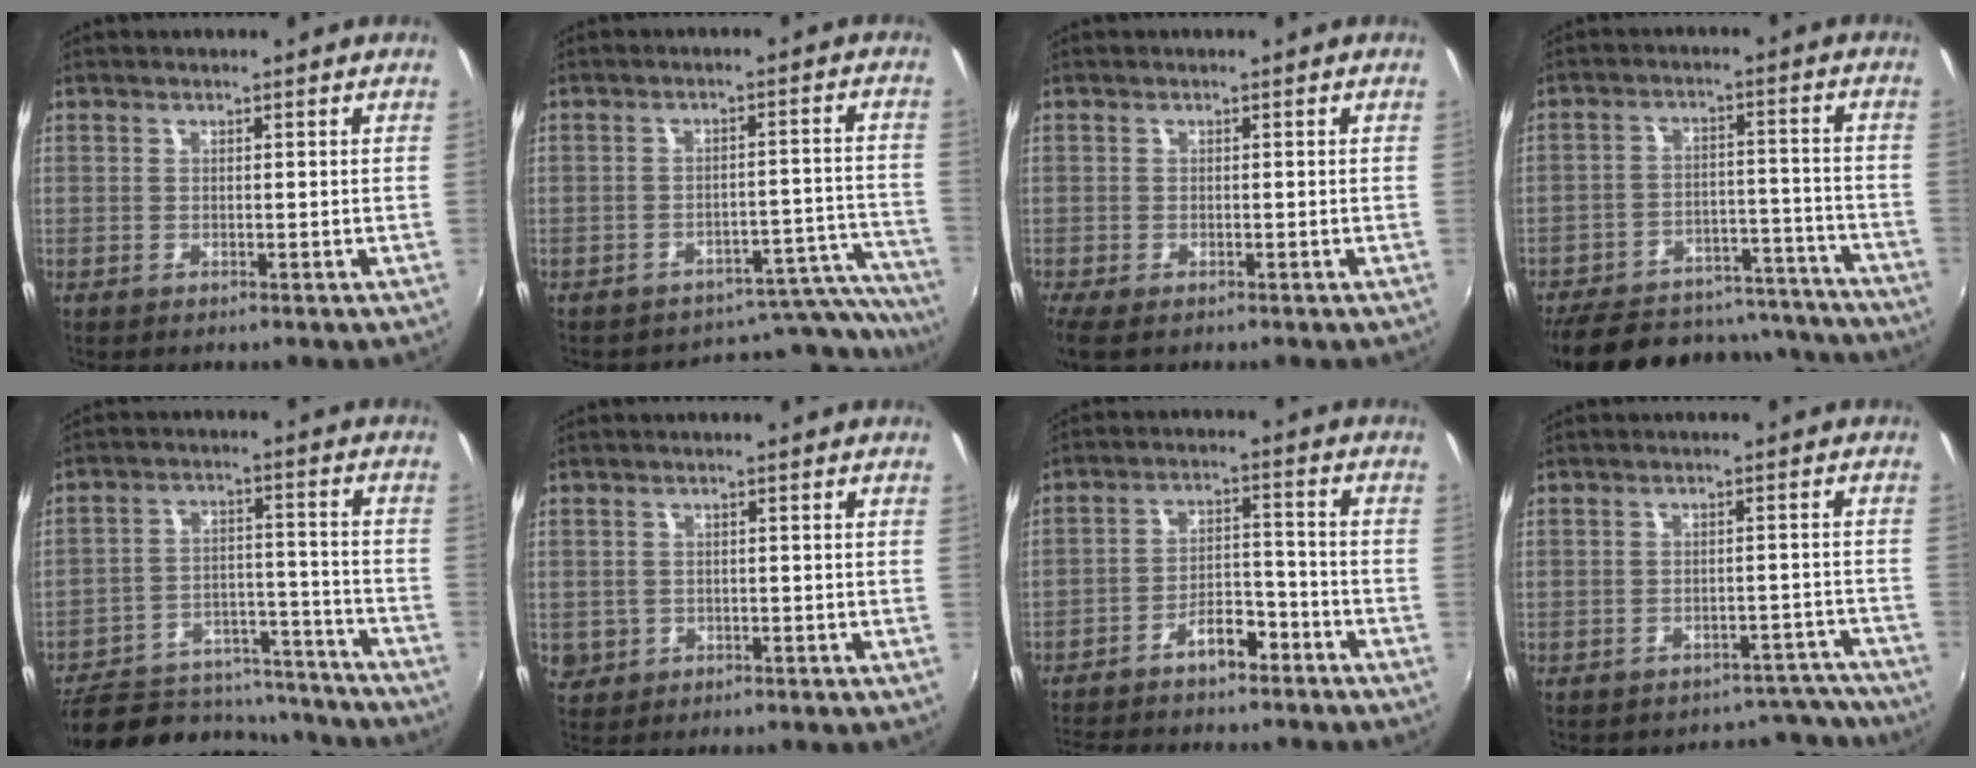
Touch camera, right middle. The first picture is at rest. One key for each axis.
{"total": 15.1, "fx": -14.4, "fy": 4.0, "fz": 1.9, "tx": -0.003, "ty": 0.041, "tz": -0.180}
{"total": 4.2, "fx": -2.7, "fy": 1.5, "fz": 2.8, "tx": -0.061, "ty": -0.021, "tz": -0.047}
{"total": 26.2, "fx": -22.3, "fy": 10.1, "fz": 9.3, "tx": -0.194, "ty": 0.036, "tz": -0.281}
{"total": 21.1, "fx": -17.8, "fy": 8.8, "fz": 7.2, "tx": -0.144, "ty": 0.027, "tz": -0.229}
{"total": 3.5, "fx": -0.5, "fy": 3.3, "fz": 1.1, "tx": -0.026, "ty": -0.002, "tz": 0.000}
{"total": 12.9, "fx": -10.4, "fy": 4.9, "fz": 5.9, "tx": -0.126, "ty": 0.030, "tz": -0.159}
{"total": 9.0, "fx": -8.5, "fy": 3.1, "fz": 0.2, "tx": 0.016, "ty": 0.029, "tz": -0.095}